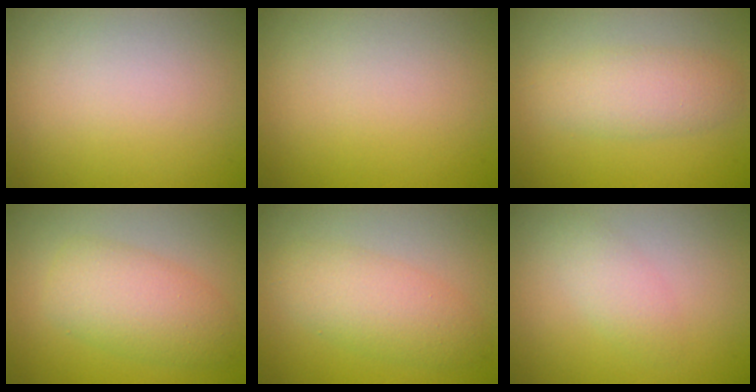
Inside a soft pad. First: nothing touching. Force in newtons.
{"total": 0.0}
{"total": 3.3, "press": 3.3, "slide": 0.0}
{"total": 4.8, "press": 4.8, "slide": 0.1}
{"total": 4.2, "press": 4.2, "slide": 0.0}
{"total": 1.9, "press": 1.9, "slide": 0.1}